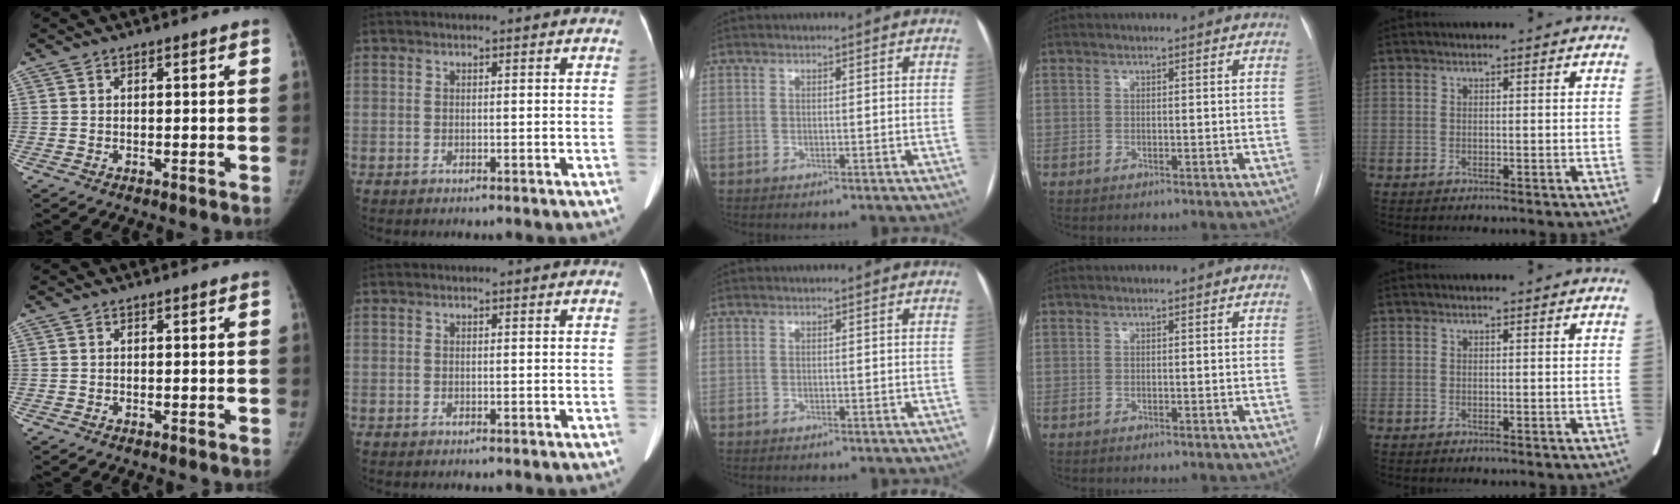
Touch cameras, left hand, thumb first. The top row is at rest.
{}